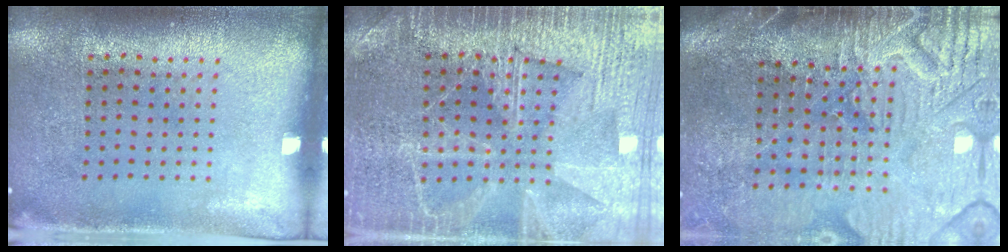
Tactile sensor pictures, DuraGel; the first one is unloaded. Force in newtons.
{"total": 4.0, "press": 4.0, "slide": 0.6}
{"total": 4.4, "press": 4.0, "slide": 2.0}